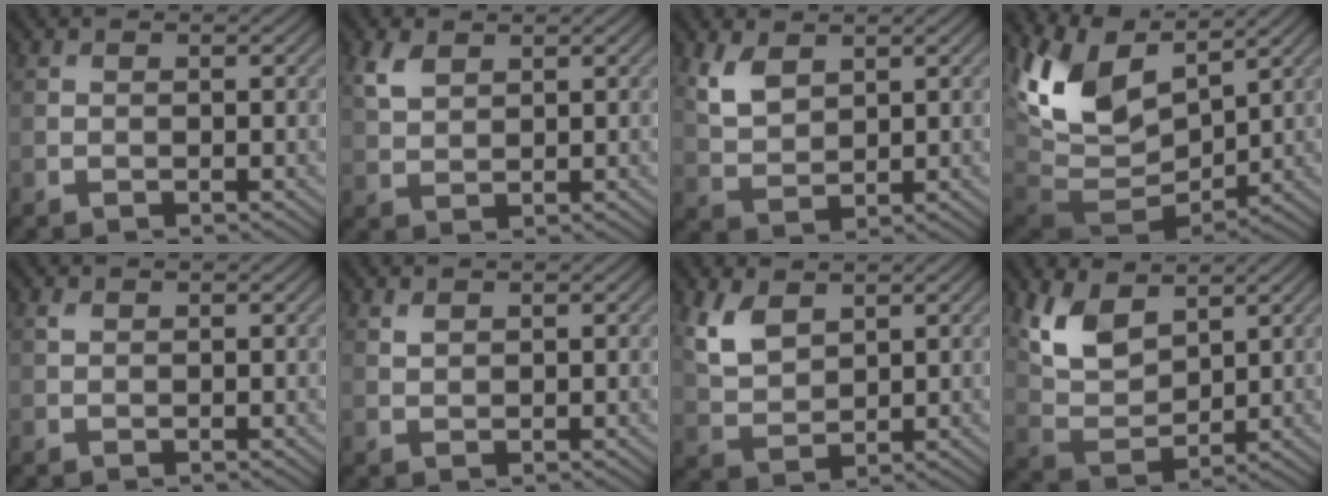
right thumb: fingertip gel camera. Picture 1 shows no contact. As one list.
[{"total": 3.3, "force": [1.9, 1.8, 2.0], "torque": [-0.052, 0.001, 0.042]}, {"total": 4.7, "force": [2.6, 2.6, 2.9], "torque": [-0.077, -0.003, 0.057]}, {"total": 13.0, "force": [5.1, 7.7, 9.2], "torque": [-0.208, 0.001, 0.104]}, {"total": 0.7, "force": [0.4, 0.3, 0.4], "torque": [-0.014, 0.000, 0.010]}, {"total": 1.1, "force": [0.8, 0.5, 0.6], "torque": [-0.019, -0.001, 0.020]}, {"total": 5.7, "force": [3.0, 3.1, 3.6], "torque": [-0.092, -0.003, 0.065]}, {"total": 7.7, "force": [4.3, 4.1, 5.0], "torque": [-0.115, -0.007, 0.088]}]